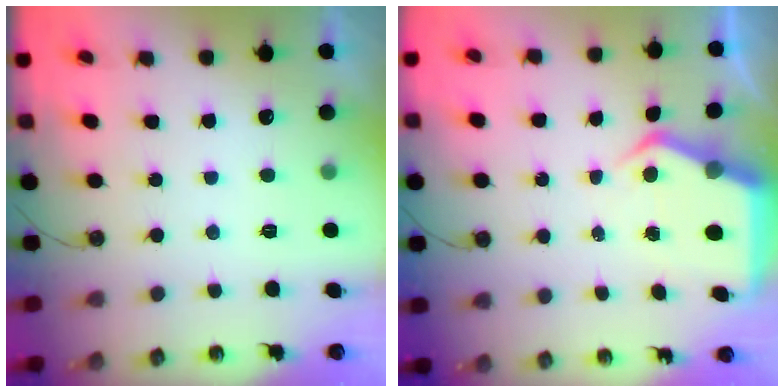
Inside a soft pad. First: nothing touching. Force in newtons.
{"total": 6.4, "press": 6.4, "slide": 0.6}